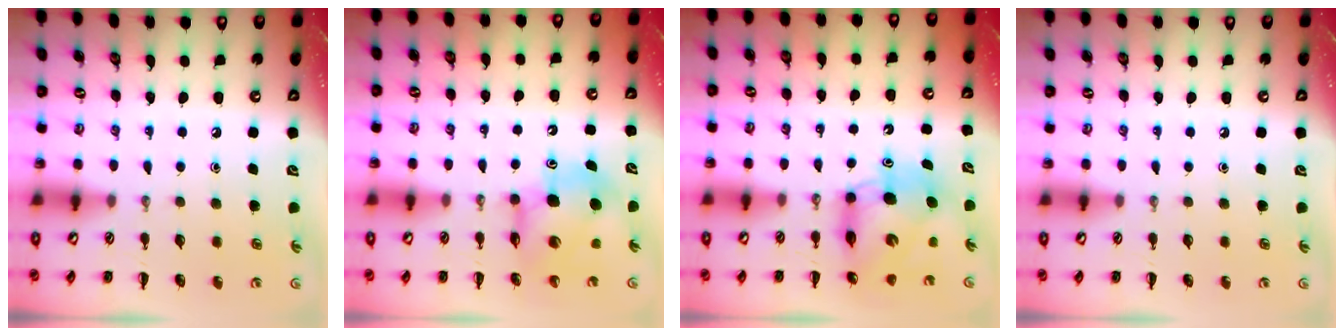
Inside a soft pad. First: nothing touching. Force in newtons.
{"total": 9.1, "press": 9.0, "slide": 1.6}
{"total": 9.3, "press": 8.9, "slide": 2.6}
{"total": 0.0}